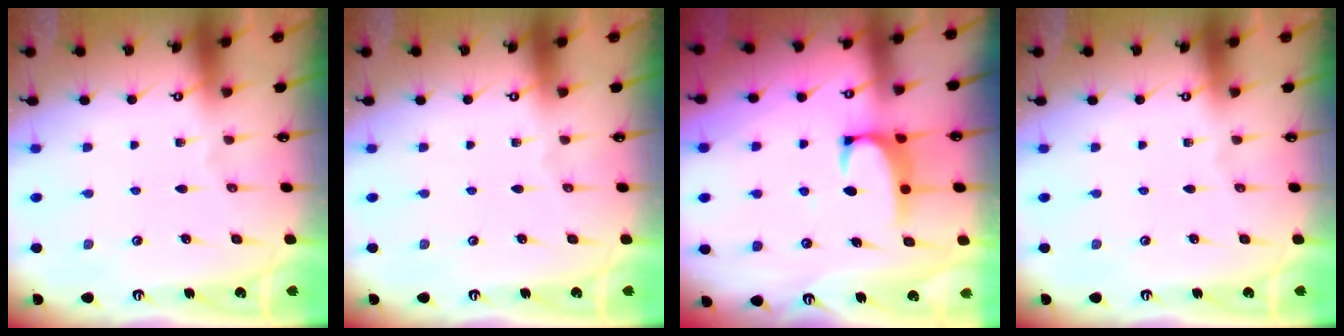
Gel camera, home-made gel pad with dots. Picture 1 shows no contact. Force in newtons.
{"total": 0.0}
{"total": 1.8, "press": 1.7, "slide": 0.6}
{"total": 0.0}